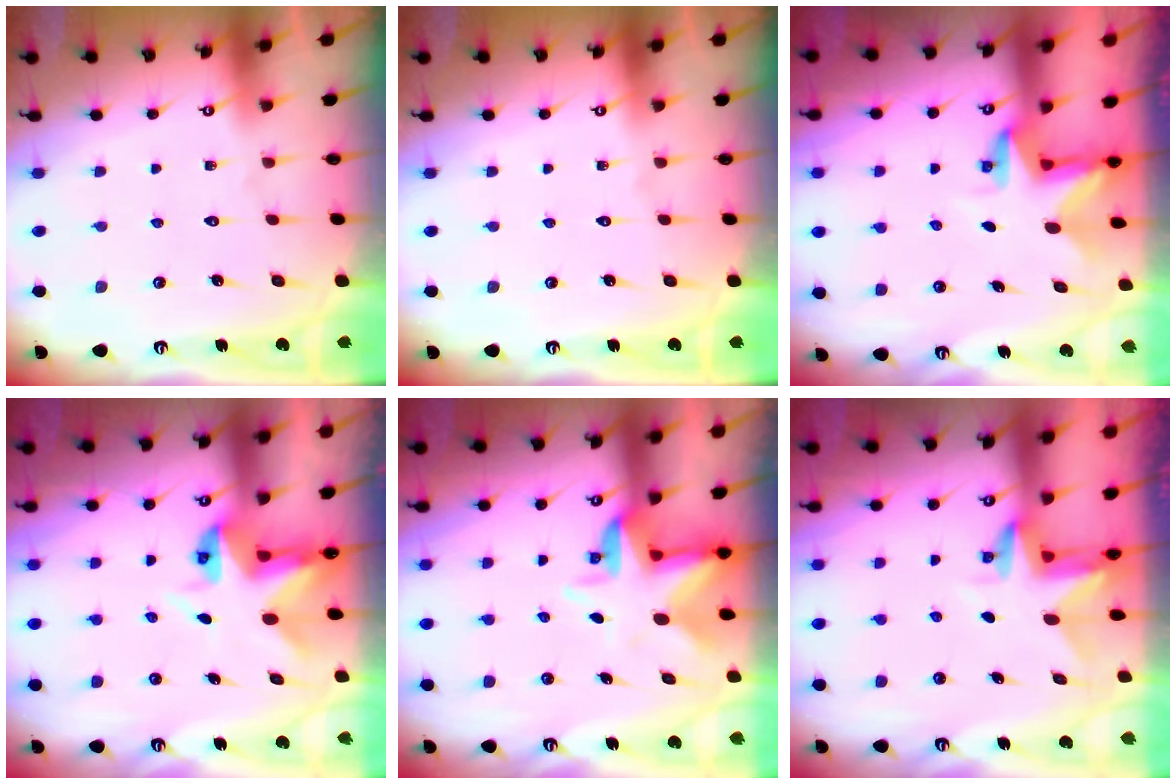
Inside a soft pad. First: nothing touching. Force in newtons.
{"total": 0.0}
{"total": 2.8, "press": 2.8, "slide": 0.3}
{"total": 4.8, "press": 4.8, "slide": 0.4}
{"total": 5.6, "press": 5.4, "slide": 1.7}
{"total": 2.9, "press": 2.9, "slide": 0.2}